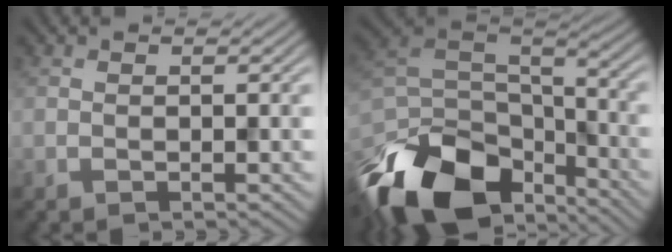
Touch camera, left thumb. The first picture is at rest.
{"total": 17.5, "force": [-10.9, 9.1, 10.2], "torque": [-0.265, -0.040, -0.184]}